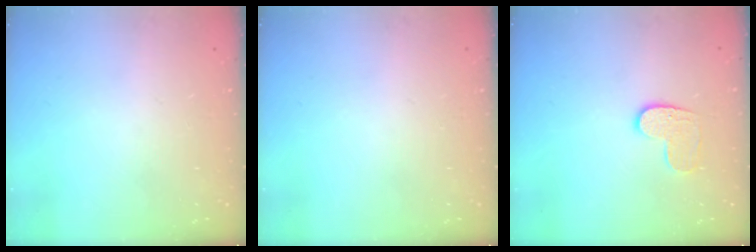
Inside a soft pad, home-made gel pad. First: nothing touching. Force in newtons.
{"total": 0.0}
{"total": 7.0, "press": 7.0, "slide": 0.2}